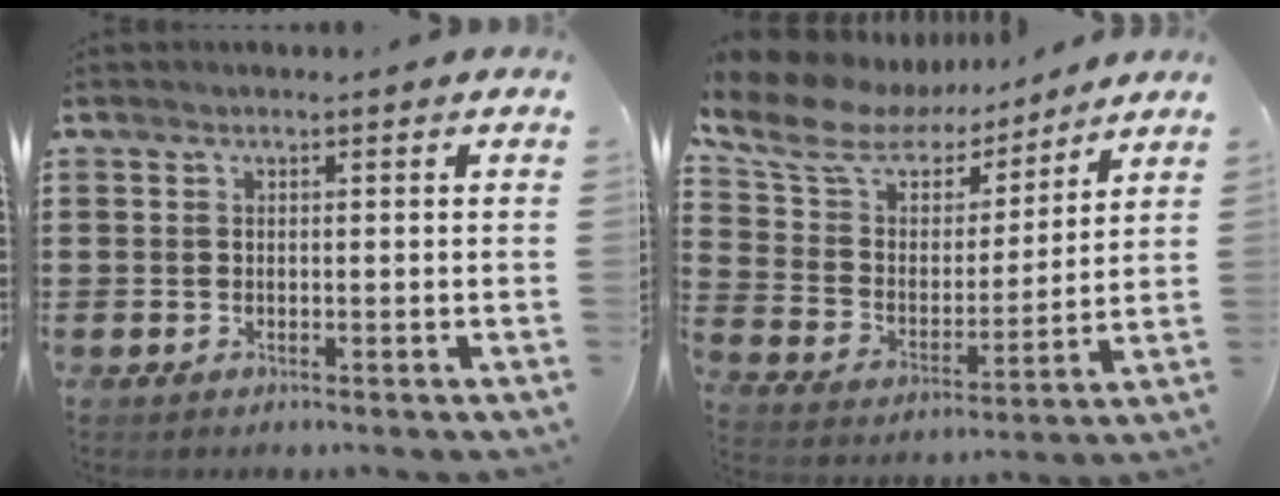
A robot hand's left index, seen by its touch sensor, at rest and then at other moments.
{"total": 10.3, "force": [7.9, 5.2, 4.1], "torque": [-0.130, -0.038, 0.139]}